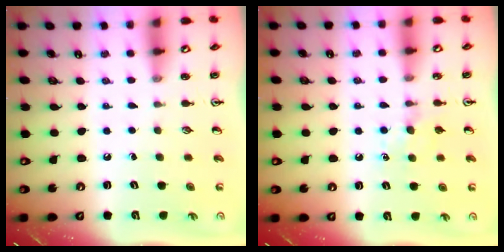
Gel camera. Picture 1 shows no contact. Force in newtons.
{"total": 5.5, "press": 5.5, "slide": 0.8}